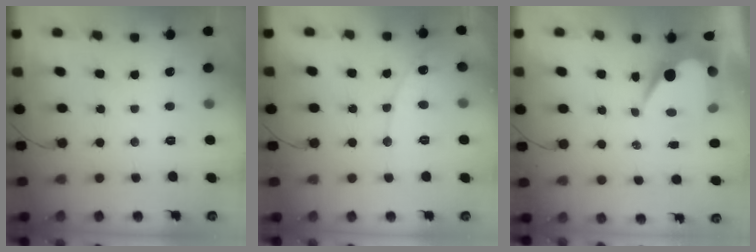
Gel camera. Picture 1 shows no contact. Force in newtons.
{"total": 8.7, "press": 8.6, "slide": 0.7}
{"total": 9.6, "press": 9.5, "slide": 0.8}